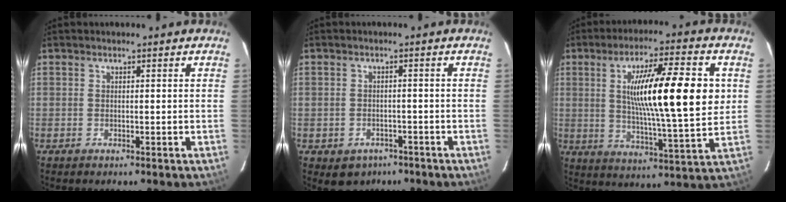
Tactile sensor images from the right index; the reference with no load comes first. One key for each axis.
{"total": 4.2, "fx": -2.6, "fy": 3.2, "fz": 0.9, "tx": -0.013, "ty": 0.006, "tz": -0.027}
{"total": 18.0, "fx": 3.2, "fy": 1.6, "fz": 17.6, "tx": -0.288, "ty": 0.001, "tz": 0.047}